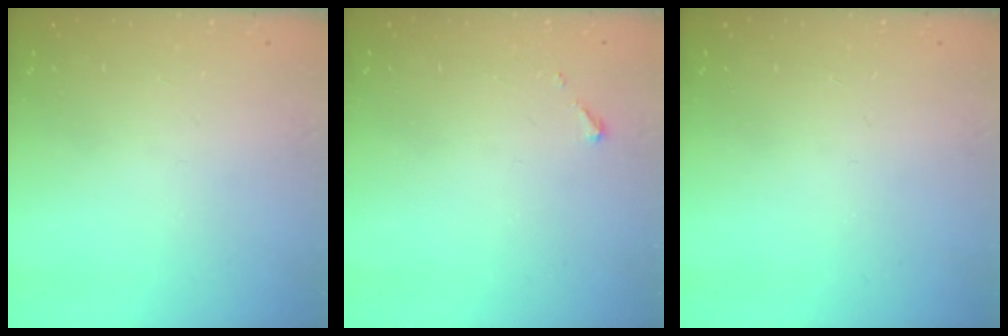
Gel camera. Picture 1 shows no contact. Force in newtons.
{"total": 2.6, "press": 2.6, "slide": 0.3}
{"total": 0.0}